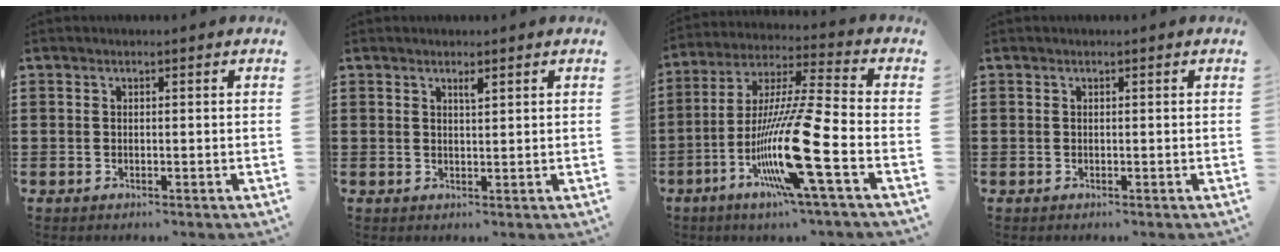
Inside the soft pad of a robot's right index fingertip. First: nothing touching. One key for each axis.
{"total": 1.3, "fx": 0.9, "fy": 0.2, "fz": 0.9, "tx": -0.010, "ty": -0.003, "tz": 0.014}
{"total": 16.9, "fx": -6.8, "fy": 0.9, "fz": 15.5, "tx": -0.322, "ty": -0.018, "tz": -0.128}
{"total": 0.0}